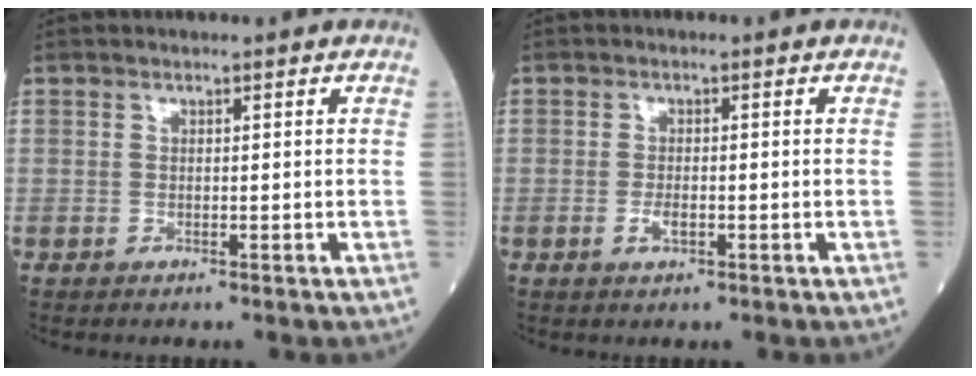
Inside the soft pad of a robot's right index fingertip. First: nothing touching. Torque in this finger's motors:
{"motor_torque": [-0.07, -0.05, 0.14, 0.05]}